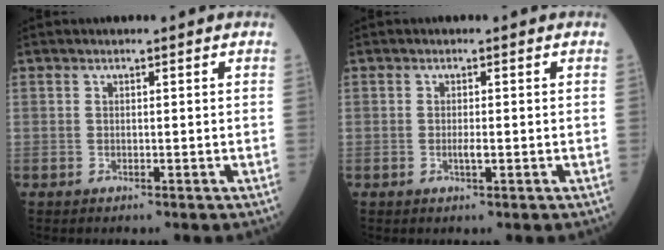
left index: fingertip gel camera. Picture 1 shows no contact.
{"total": 1.2, "force": [-0.3, 0.2, 1.2], "torque": [-0.023, -0.002, -0.004]}